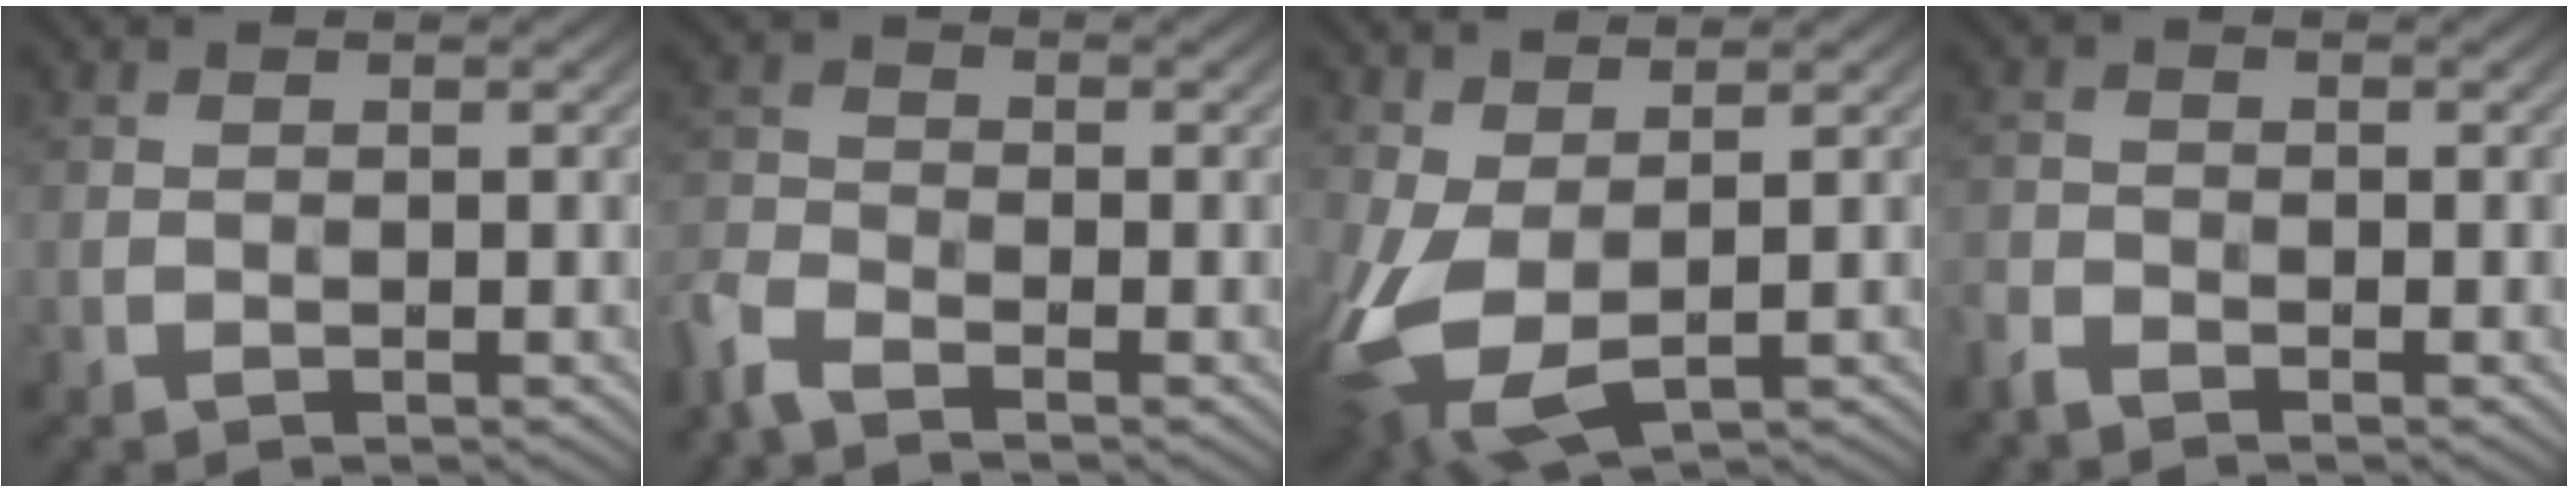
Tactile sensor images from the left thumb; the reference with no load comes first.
{"total": 4.7, "force": [-3.8, 1.6, 2.2], "torque": [-0.062, -0.015, -0.082]}
{"total": 9.6, "force": [-0.6, 5.5, 7.9], "torque": [-0.207, -0.036, 0.010]}
{"total": 2.4, "force": [-2.2, 0.6, 0.7], "torque": [-0.023, -0.012, -0.046]}